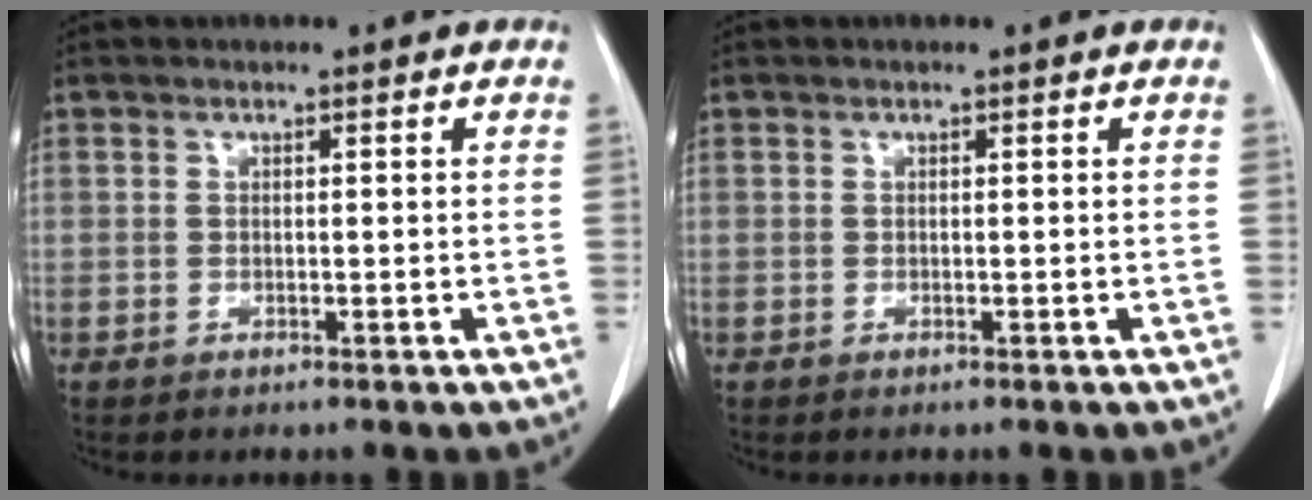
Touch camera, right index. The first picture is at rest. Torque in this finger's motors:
{"motor_torque": [0.00, 0.00, 0.00, 0.00]}